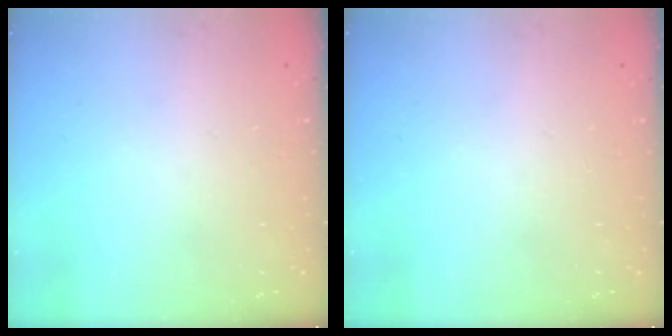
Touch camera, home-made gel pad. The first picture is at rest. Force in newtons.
{"total": 0.0}